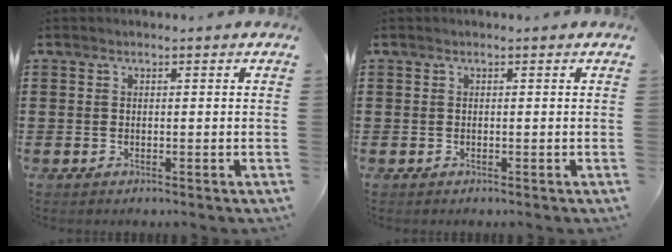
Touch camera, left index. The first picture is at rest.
{"total": 0.0}